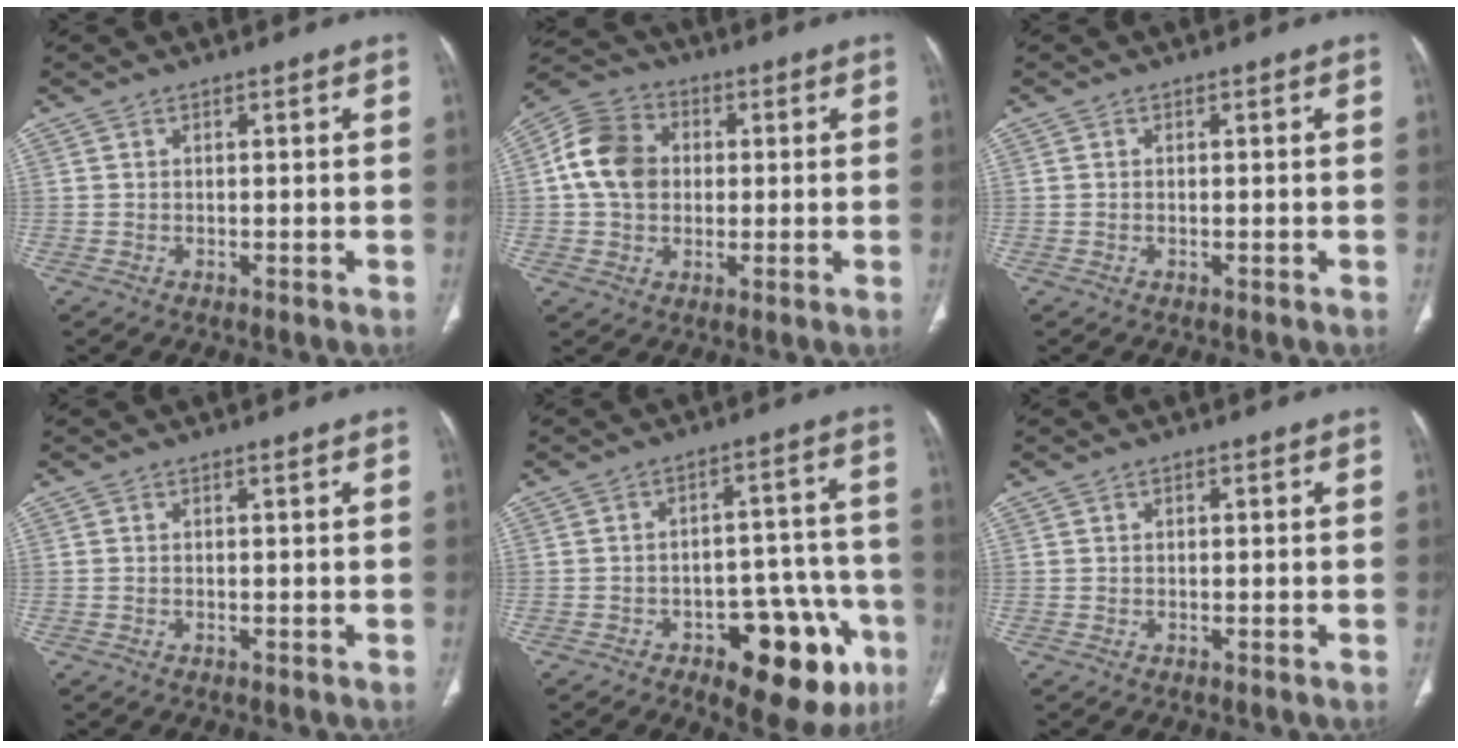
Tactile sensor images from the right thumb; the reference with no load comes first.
{"total": 11.2, "force": [0.8, 9.1, 6.5], "torque": [-0.107, 0.021, 0.006]}
{"total": 0.0}
{"total": 0.0}
{"total": 17.6, "force": [-8.2, 8.3, 13.2], "torque": [-0.110, 0.049, -0.096]}
{"total": 0.5, "force": [0.1, 0.4, 0.3], "torque": [-0.003, 0.001, 0.002]}